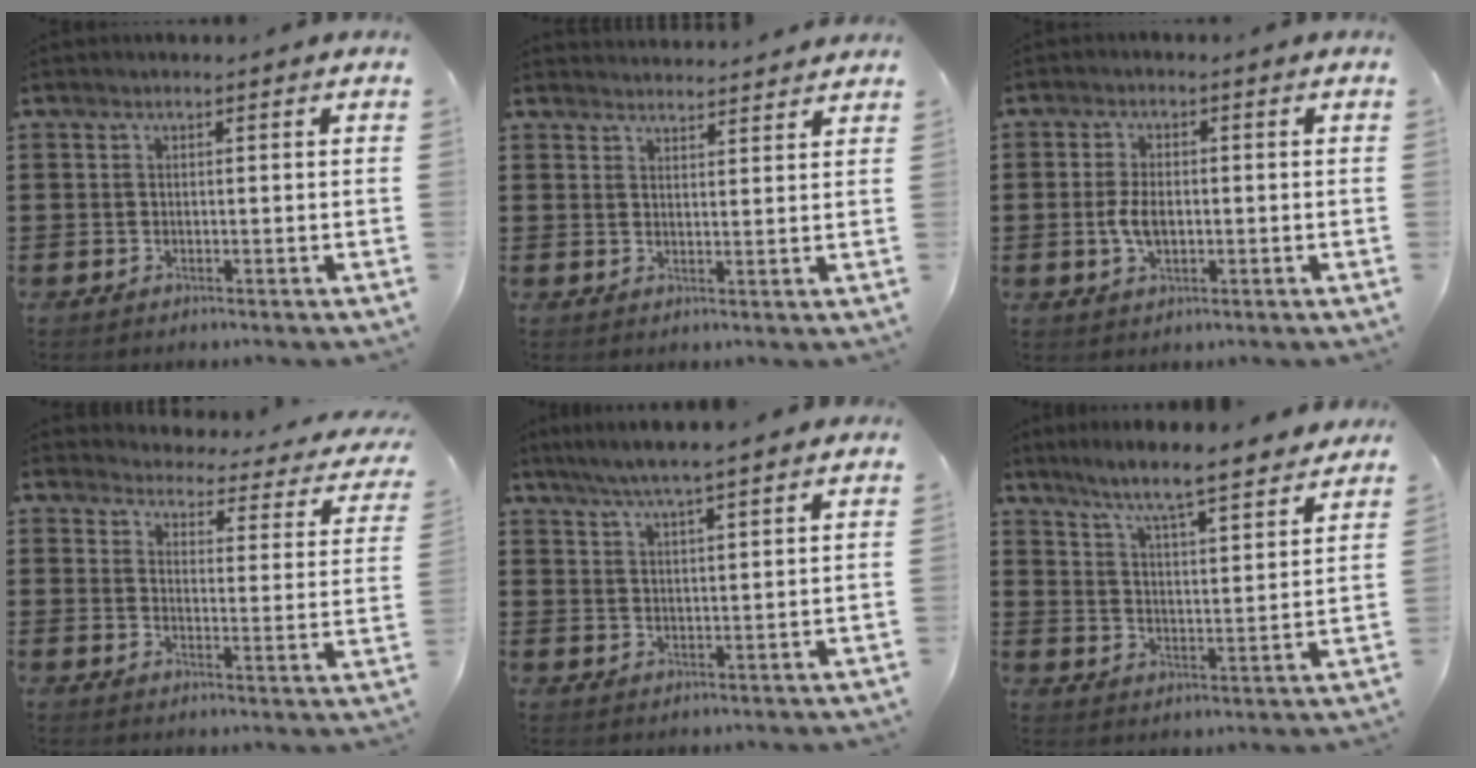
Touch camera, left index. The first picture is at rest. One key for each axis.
{"total": 2.6, "fx": 2.6, "fy": -0.1, "fz": -0.2, "tx": -0.003, "ty": -0.010, "tz": 0.050}
{"total": 4.3, "fx": -0.4, "fy": 2.3, "fz": 3.6, "tx": -0.089, "ty": -0.003, "tz": -0.013}
{"total": 3.0, "fx": 3.0, "fy": 0.3, "fz": 0.5, "tx": -0.025, "ty": -0.033, "tz": 0.043}
{"total": 4.8, "fx": 4.2, "fy": -0.2, "fz": 2.3, "tx": -0.056, "ty": -0.013, "tz": 0.074}
{"total": 6.0, "fx": 5.5, "fy": -0.5, "fz": 2.3, "tx": -0.071, "ty": -0.043, "tz": 0.089}